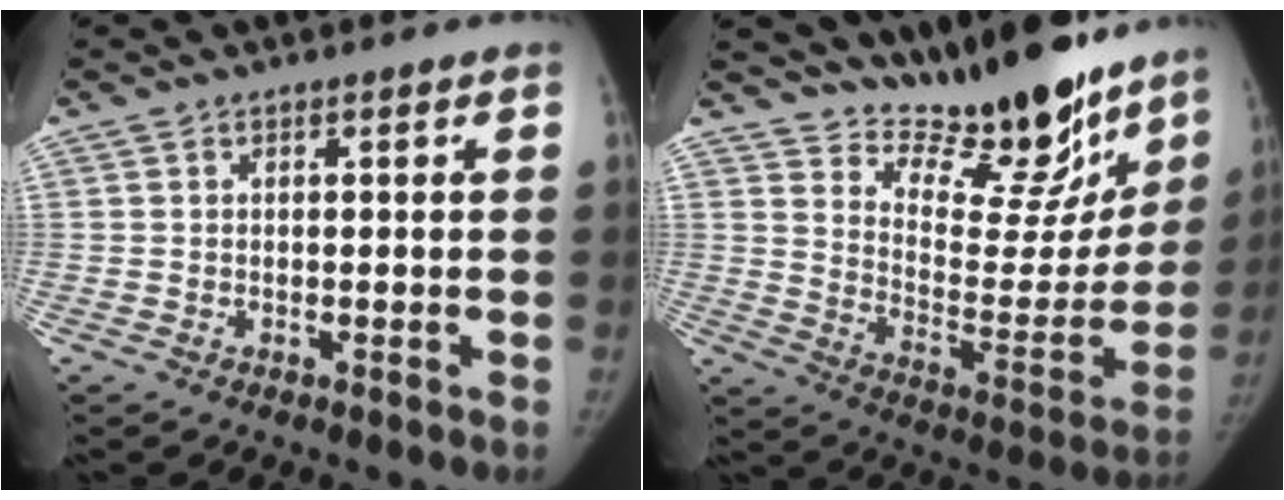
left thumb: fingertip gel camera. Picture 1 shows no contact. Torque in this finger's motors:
{"motor_torque": [-0.01, 0.18, 0.04, -0.48, 0.09]}